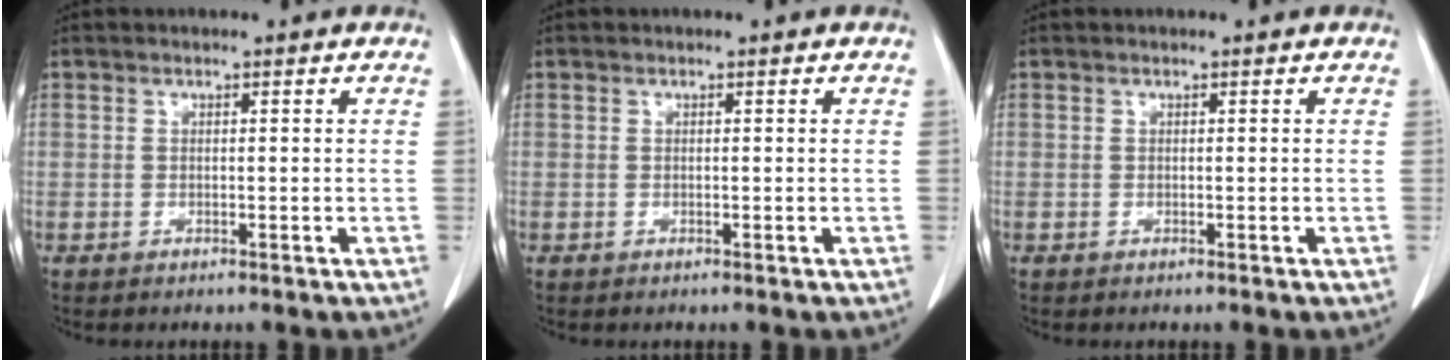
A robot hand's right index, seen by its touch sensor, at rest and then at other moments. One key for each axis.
{"total": 0.0}
{"total": 0.0}